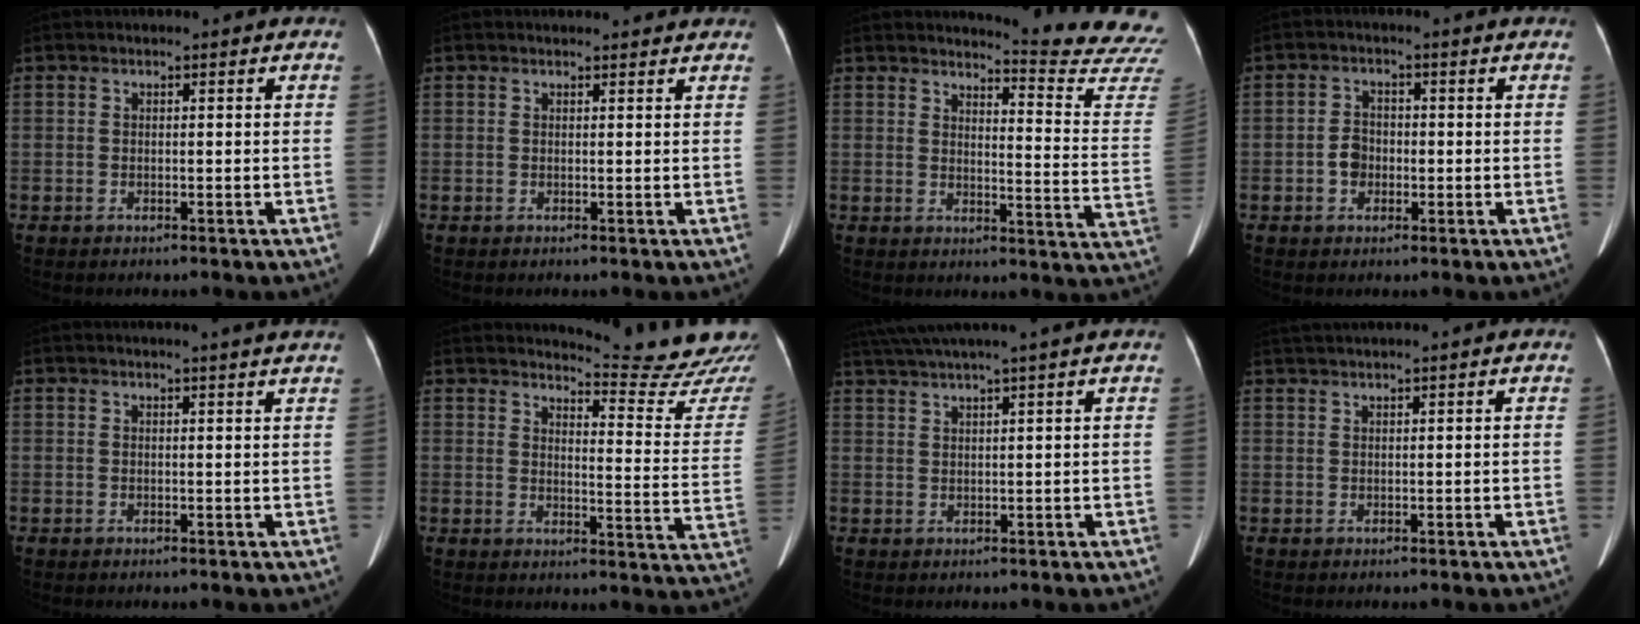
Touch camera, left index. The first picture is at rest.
{"total": 3.5, "force": [3.4, 0.6, 0.5], "torque": [-0.011, 0.012, 0.033]}
{"total": 15.0, "force": [14.9, -1.8, 1.1], "torque": [-0.006, -0.152, 0.147]}
{"total": 3.0, "force": [-0.7, 2.4, 1.7], "torque": [-0.034, 0.010, -0.015]}
{"total": 3.2, "force": [2.8, -0.7, 1.3], "torque": [-0.019, 0.000, 0.026]}
{"total": 16.0, "force": [15.8, -1.0, 1.8], "torque": [-0.013, -0.138, 0.165]}
{"total": 7.8, "force": [6.3, -2.1, 4.0], "torque": [-0.064, 0.026, 0.103]}
{"total": 2.4, "force": [2.0, -0.7, 1.1], "torque": [-0.024, 0.018, 0.047]}